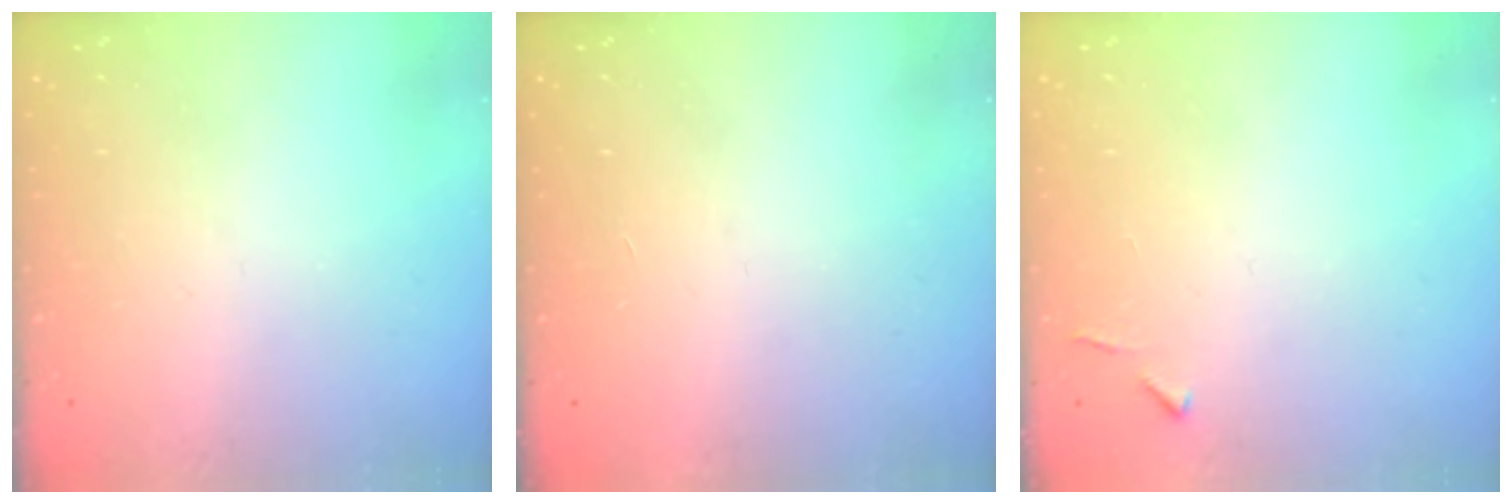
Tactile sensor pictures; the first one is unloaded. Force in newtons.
{"total": 1.7, "press": 1.7, "slide": 0.1}
{"total": 4.3, "press": 4.3, "slide": 0.6}